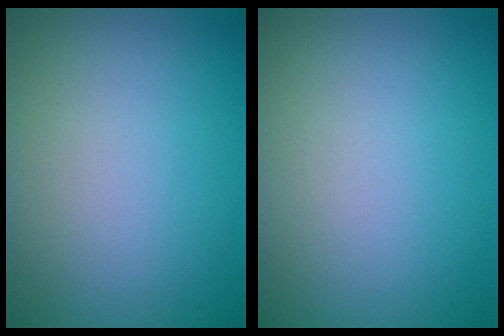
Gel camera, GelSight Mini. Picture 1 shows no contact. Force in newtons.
{"total": 0.0}